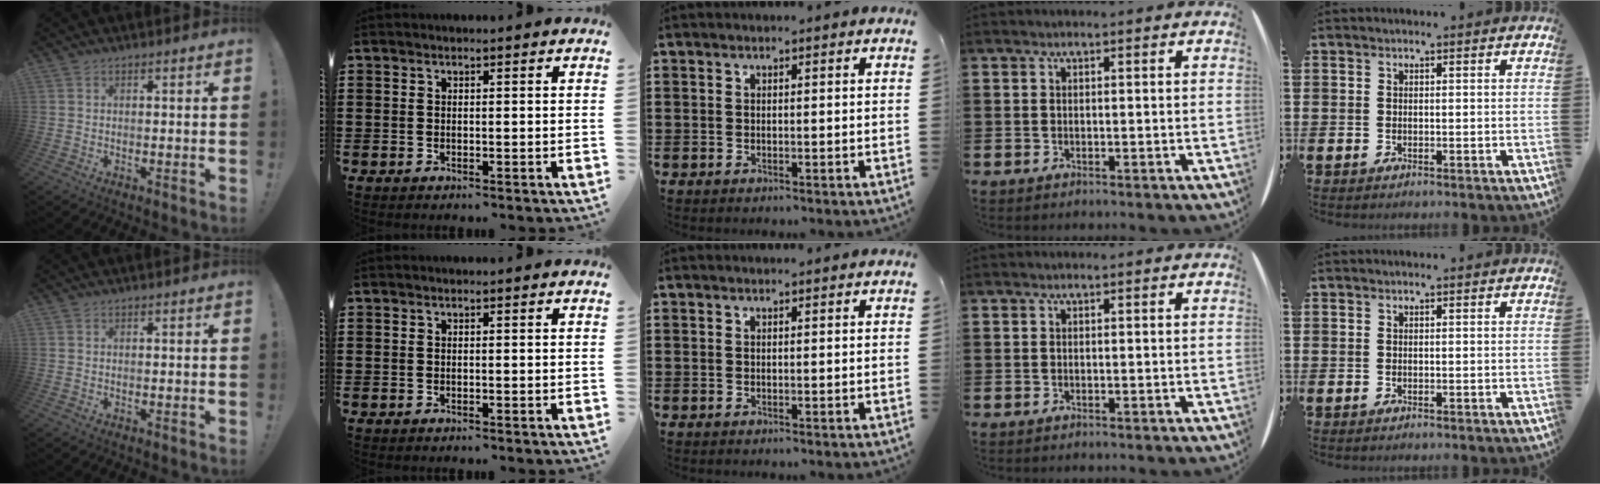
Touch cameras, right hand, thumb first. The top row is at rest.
{}